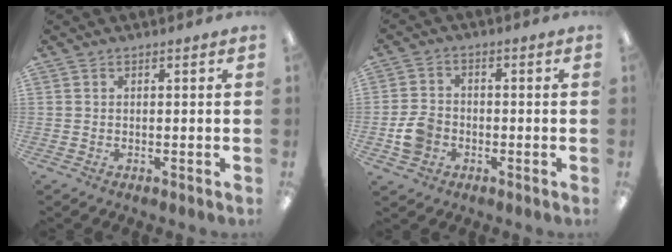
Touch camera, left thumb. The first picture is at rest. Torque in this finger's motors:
{"motor_torque": [-0.24, 0.27, 0.18, -0.17, 0.02]}